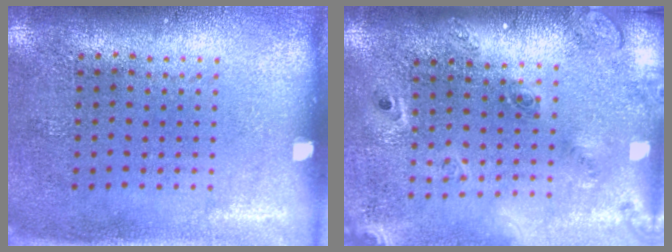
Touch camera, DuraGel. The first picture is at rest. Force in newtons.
{"total": 2.4, "press": 1.7, "slide": 1.7}